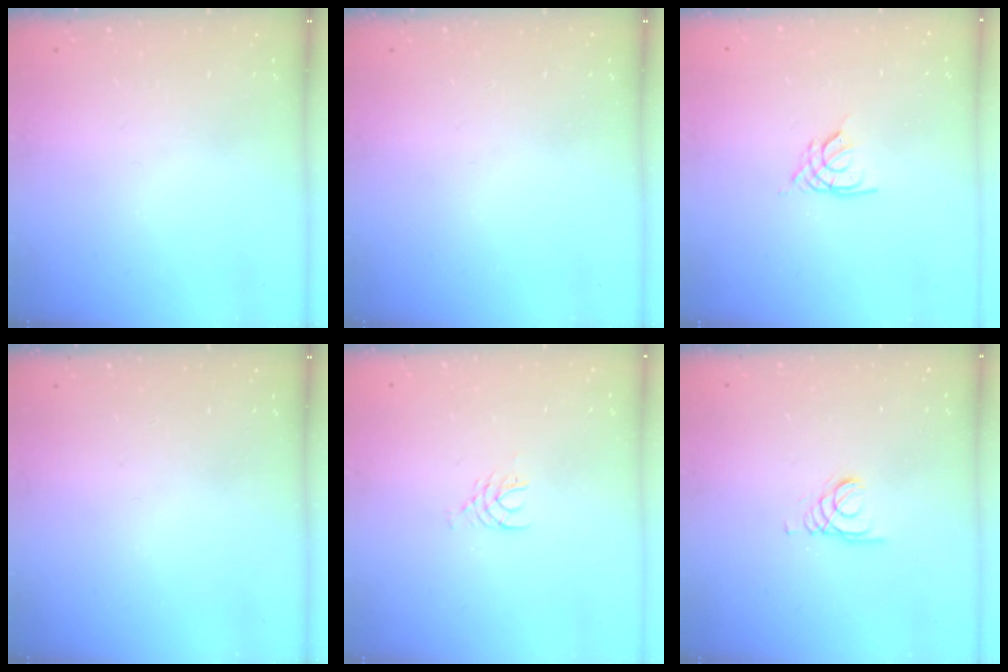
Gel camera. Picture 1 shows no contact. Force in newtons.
{"total": 0.0}
{"total": 2.6, "press": 2.6, "slide": 0.6}
{"total": 0.0}
{"total": 4.7, "press": 4.7, "slide": 0.5}
{"total": 1.6, "press": 1.6, "slide": 0.0}